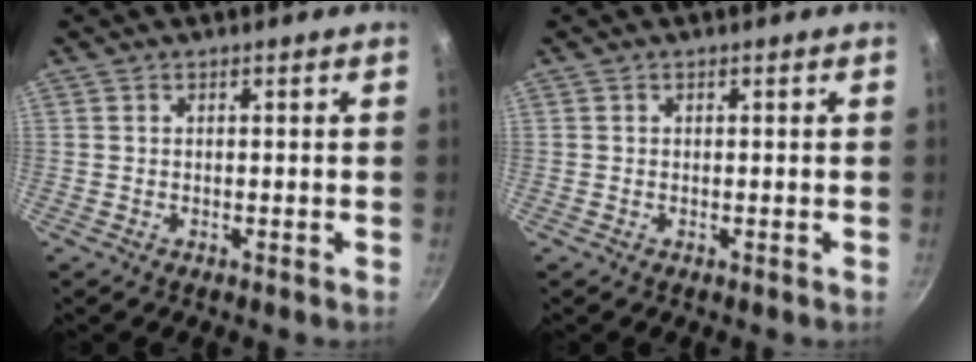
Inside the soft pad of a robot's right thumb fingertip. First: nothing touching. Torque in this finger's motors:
{"motor_torque": [-0.23, -0.14, -0.07, 0.07, -0.03]}